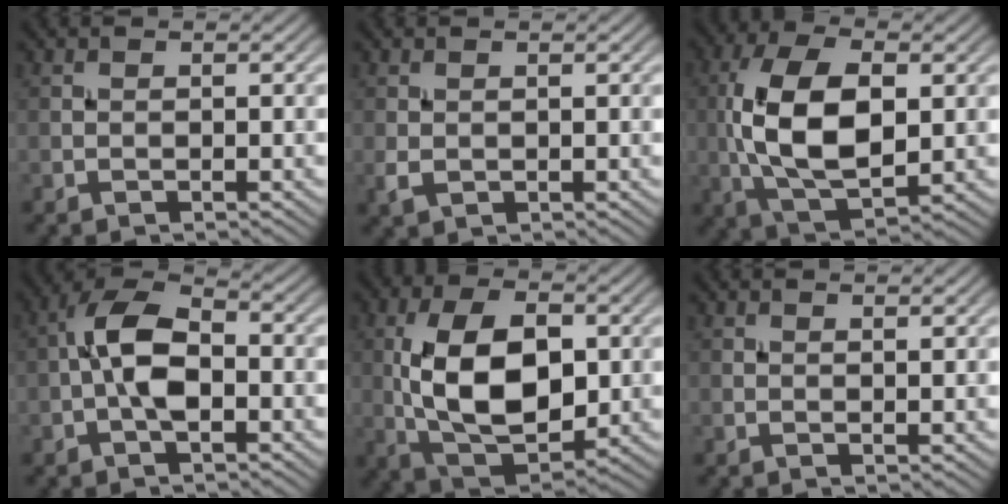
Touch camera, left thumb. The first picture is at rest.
{"total": 1.4, "force": [0.3, 0.9, 1.0], "torque": [-0.026, -0.002, 0.009]}
{"total": 12.4, "force": [0.7, 6.4, 10.7], "torque": [-0.226, 0.007, 0.014]}
{"total": 7.4, "force": [-1.1, 3.6, 6.4], "torque": [-0.125, 0.016, -0.032]}
{"total": 12.9, "force": [0.8, 7.1, 10.7], "torque": [-0.214, 0.001, 0.017]}
{"total": 1.3, "force": [1.0, 0.1, 0.8], "torque": [-0.017, 0.000, 0.016]}